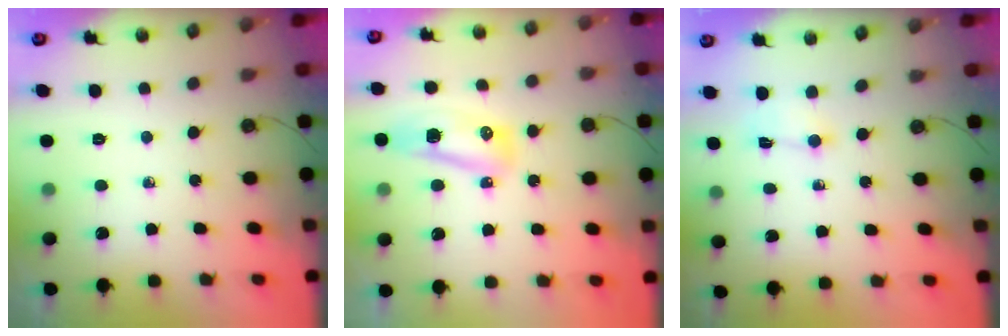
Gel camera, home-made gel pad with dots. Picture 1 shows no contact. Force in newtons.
{"total": 16.5, "press": 10.8, "slide": 12.5}
{"total": 1.5, "press": 1.3, "slide": 0.7}